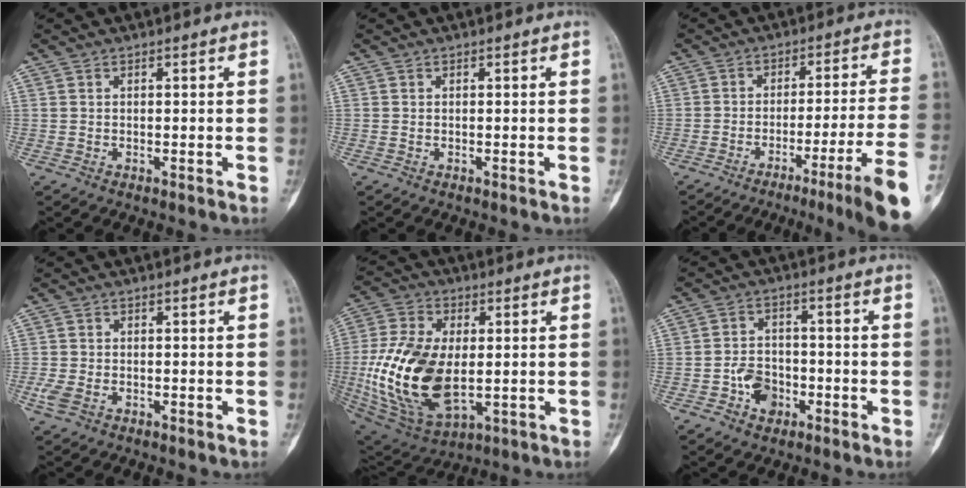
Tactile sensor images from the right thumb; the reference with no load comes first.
{"total": 0.0}
{"total": 14.8, "force": [-8.5, -1.2, 12.0], "torque": [-0.150, 0.043, -0.123]}
{"total": 2.8, "force": [-1.0, 1.8, 1.8], "torque": [-0.050, 0.003, -0.018]}
{"total": 21.2, "force": [-1.3, 12.2, 17.4], "torque": [-0.351, -0.011, -0.005]}
{"total": 6.3, "force": [-2.7, 4.7, 3.2], "torque": [-0.029, 0.027, -0.044]}